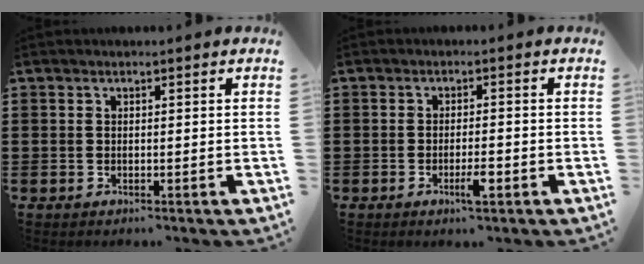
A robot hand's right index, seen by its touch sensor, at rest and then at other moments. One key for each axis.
{"total": 3.1, "fx": -1.4, "fy": 0.6, "fz": 2.7, "tx": -0.051, "ty": -0.002, "tz": -0.027}